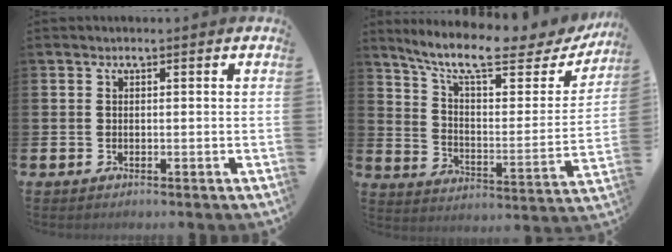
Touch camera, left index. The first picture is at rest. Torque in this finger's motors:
{"motor_torque": [1.07, -1.07, 0.46, 0.12]}